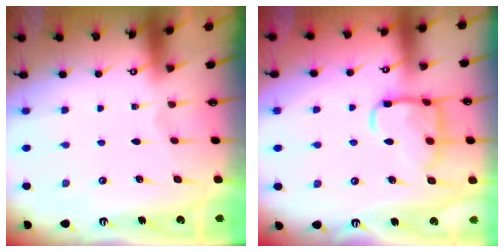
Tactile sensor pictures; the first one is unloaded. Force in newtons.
{"total": 14.0, "press": 14.0, "slide": 1.2}